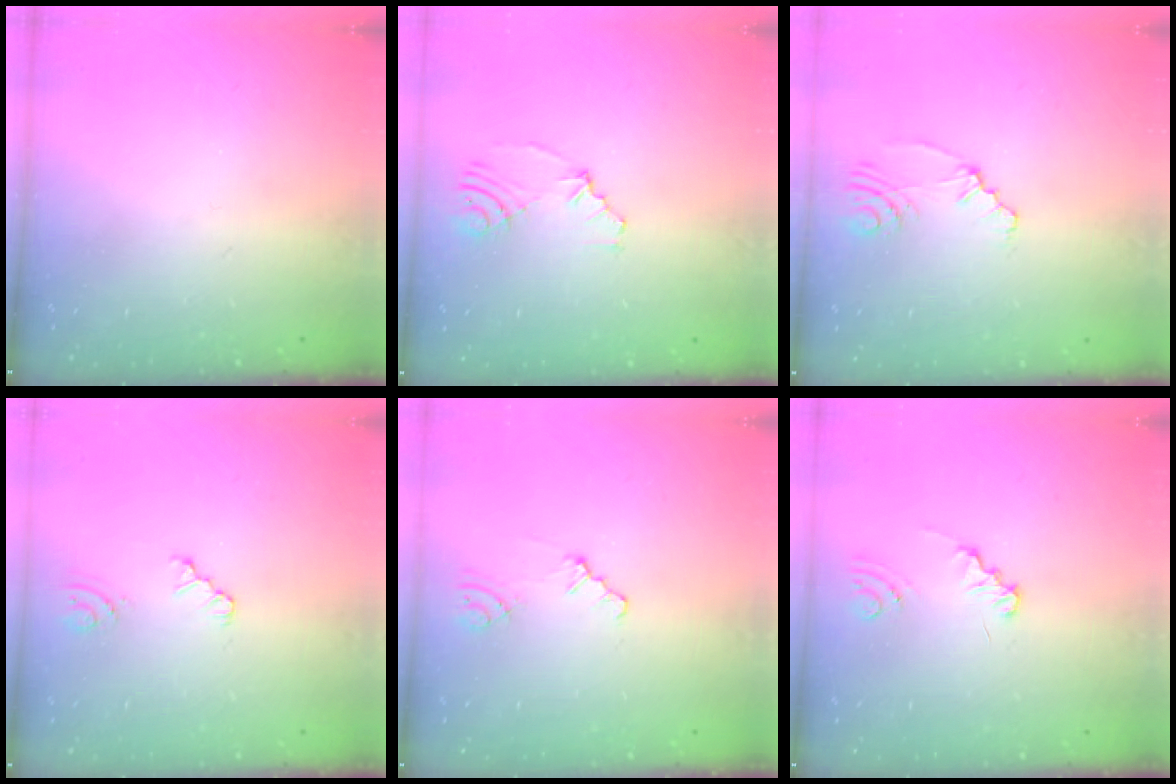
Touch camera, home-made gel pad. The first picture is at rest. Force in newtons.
{"total": 5.1, "press": 2.3, "slide": 4.6}
{"total": 2.3, "press": 2.0, "slide": 1.2}
{"total": 1.6, "press": 1.6, "slide": 0.3}
{"total": 0.8, "press": 0.8, "slide": 0.2}
{"total": 1.0, "press": 1.0, "slide": 0.1}